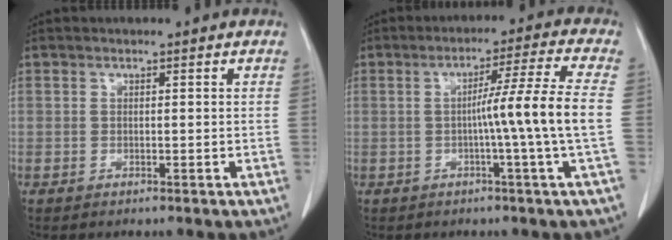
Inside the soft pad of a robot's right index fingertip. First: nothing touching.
{"total": 10.8, "force": [-1.5, -2.9, 10.3], "torque": [-0.154, 0.003, -0.022]}